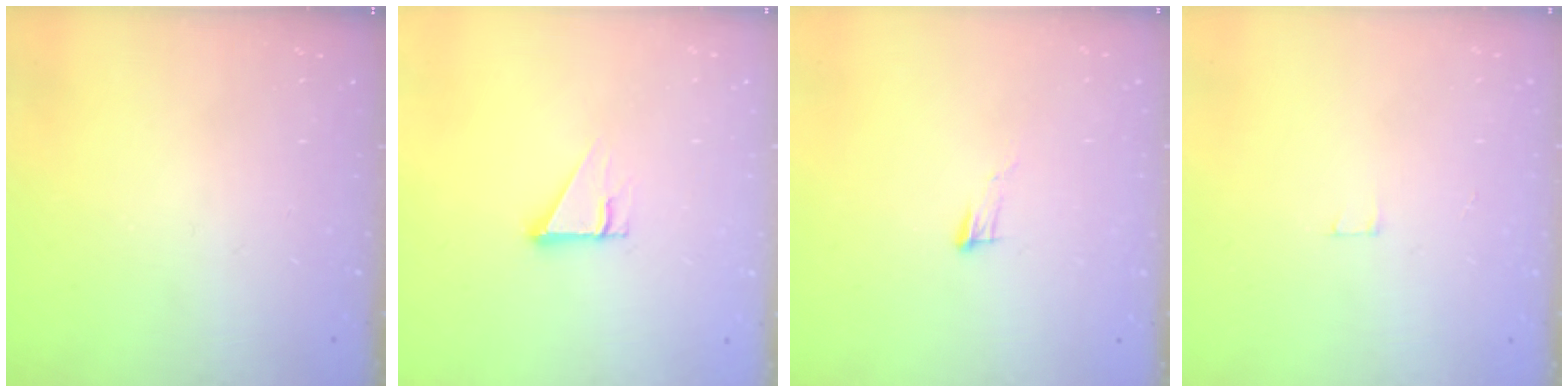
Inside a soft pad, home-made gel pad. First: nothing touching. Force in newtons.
{"total": 2.7, "press": 2.7, "slide": 0.0}
{"total": 6.3, "press": 6.2, "slide": 1.0}
{"total": 1.8, "press": 1.8, "slide": 0.1}